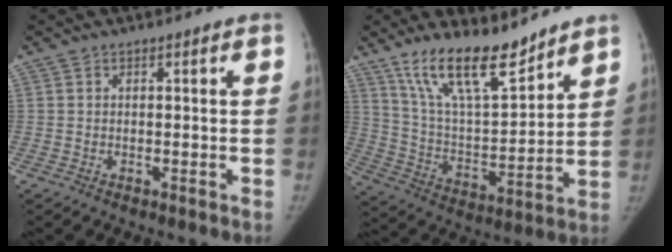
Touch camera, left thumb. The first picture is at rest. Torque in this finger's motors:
{"motor_torque": [0.31, 0.16, 1.48, -1.30, 0.23]}